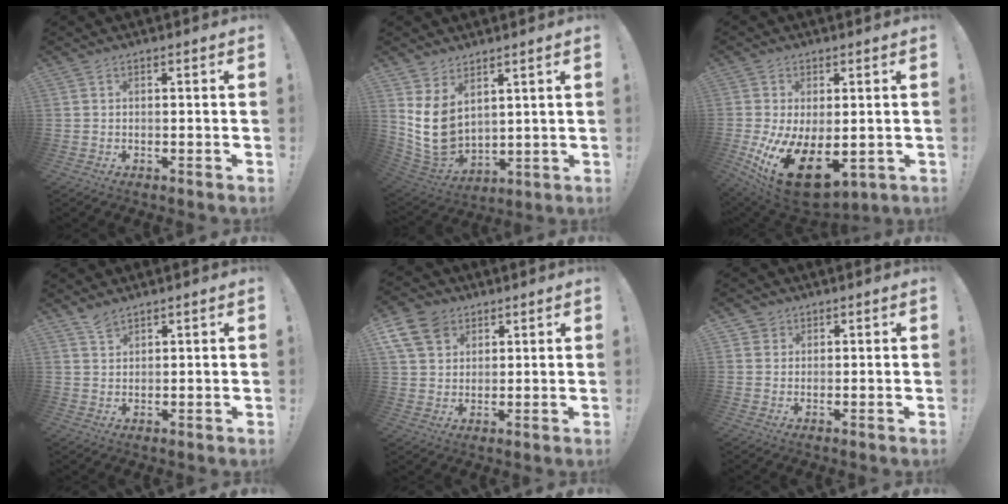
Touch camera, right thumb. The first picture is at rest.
{"total": 11.4, "force": [3.7, 7.9, 7.3], "torque": [-0.160, -0.039, 0.076]}
{"total": 15.3, "force": [-3.2, 8.1, 12.7], "torque": [-0.205, -0.008, -0.037]}
{"total": 3.4, "force": [3.0, 1.0, 1.4], "torque": [-0.015, -0.021, 0.054]}
{"total": 11.0, "force": [5.7, 8.1, 4.9], "torque": [-0.092, -0.029, 0.114]}
{"total": 4.6, "force": [2.4, 3.9, 0.3], "torque": [-0.001, -0.018, 0.046]}